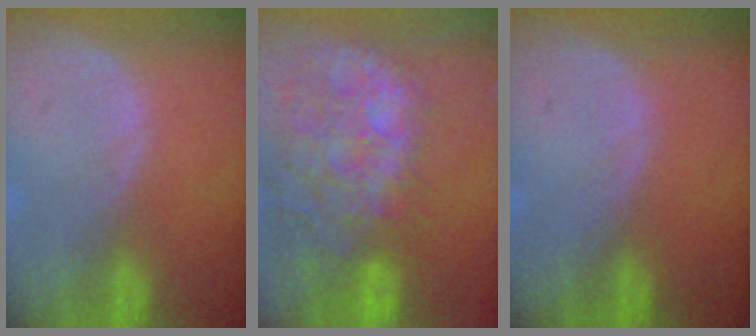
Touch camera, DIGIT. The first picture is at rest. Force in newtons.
{"total": 14.4, "press": 11.7, "slide": 8.4}
{"total": 0.0}